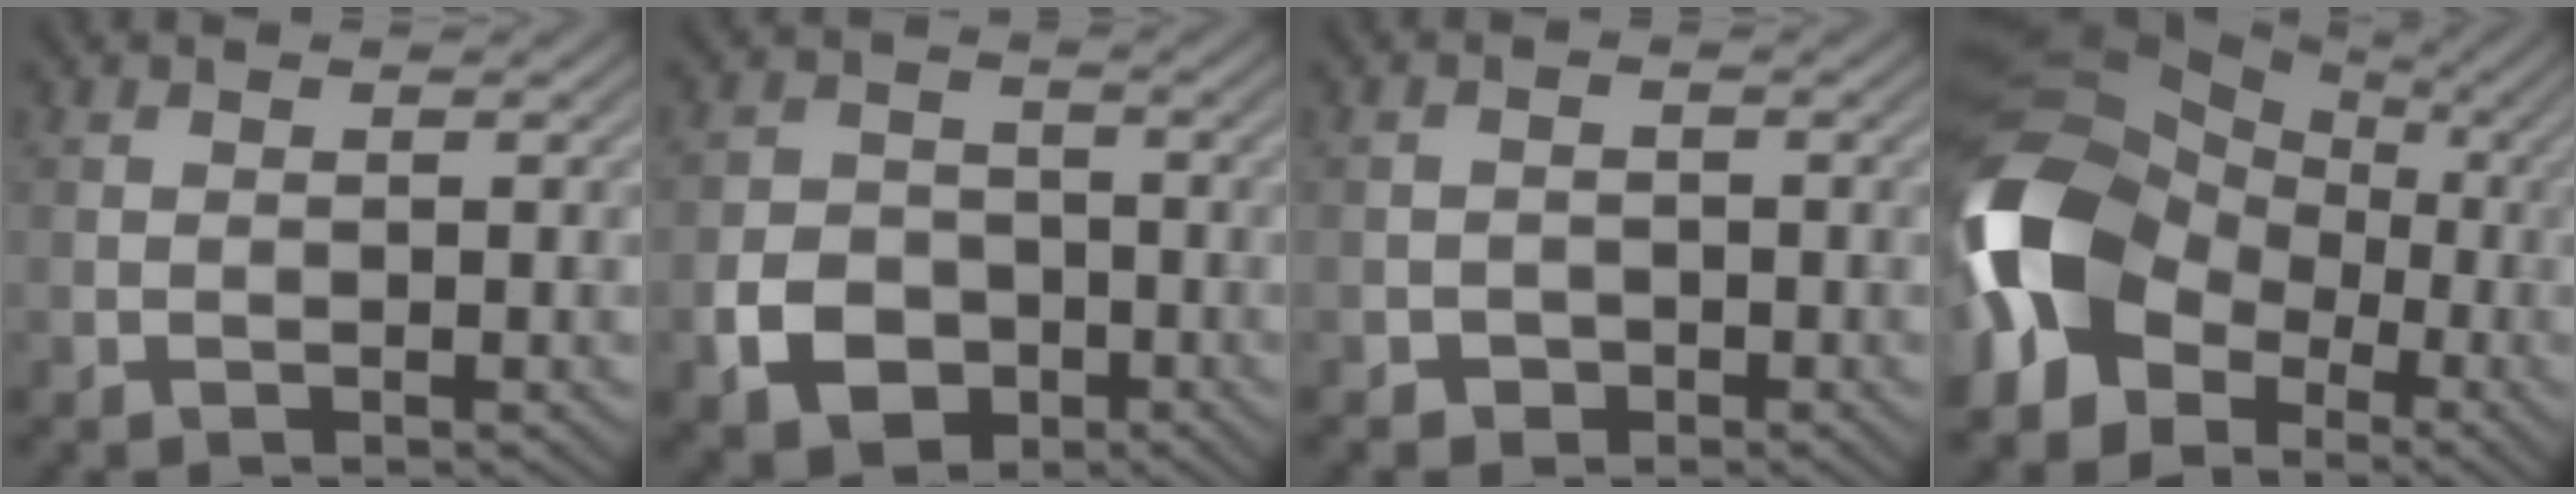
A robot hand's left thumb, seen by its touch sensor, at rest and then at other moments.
{"total": 6.1, "force": [-2.6, 4.7, 2.9], "torque": [-0.057, -0.007, -0.053]}
{"total": 1.6, "force": [-1.0, 1.2, 0.4], "torque": [-0.001, 0.001, -0.021]}
{"total": 16.3, "force": [-4.2, 12.2, 9.9], "torque": [-0.233, -0.015, -0.094]}